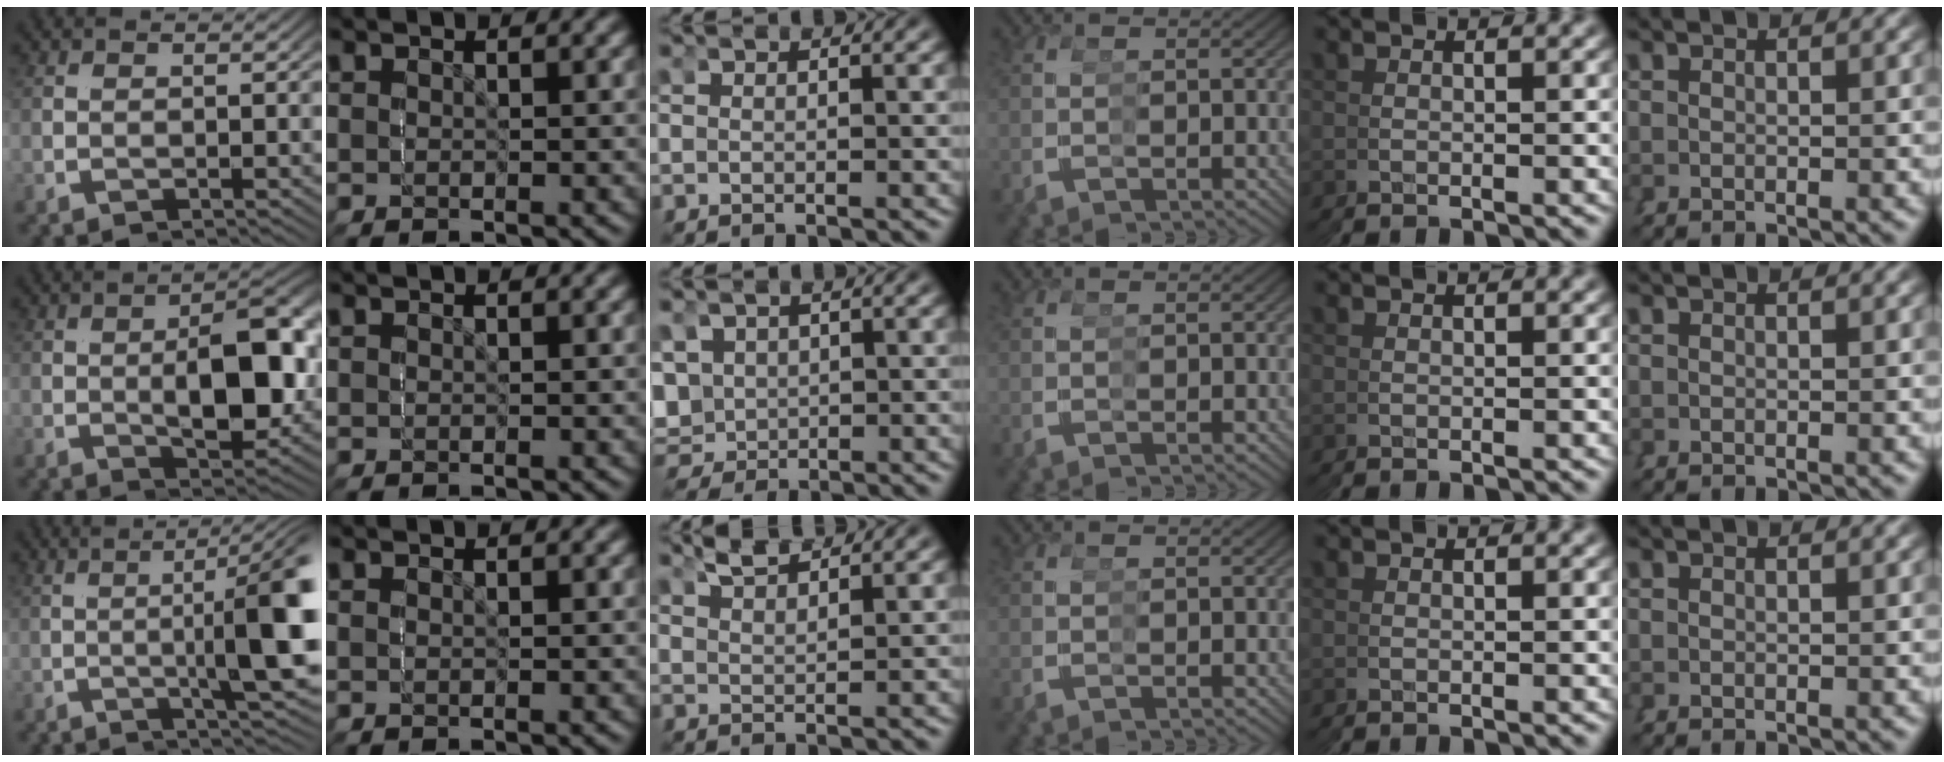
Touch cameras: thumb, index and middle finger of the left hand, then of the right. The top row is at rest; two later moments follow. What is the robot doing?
{"motion": "grasp_and_lifting", "object": "screwdriver"}